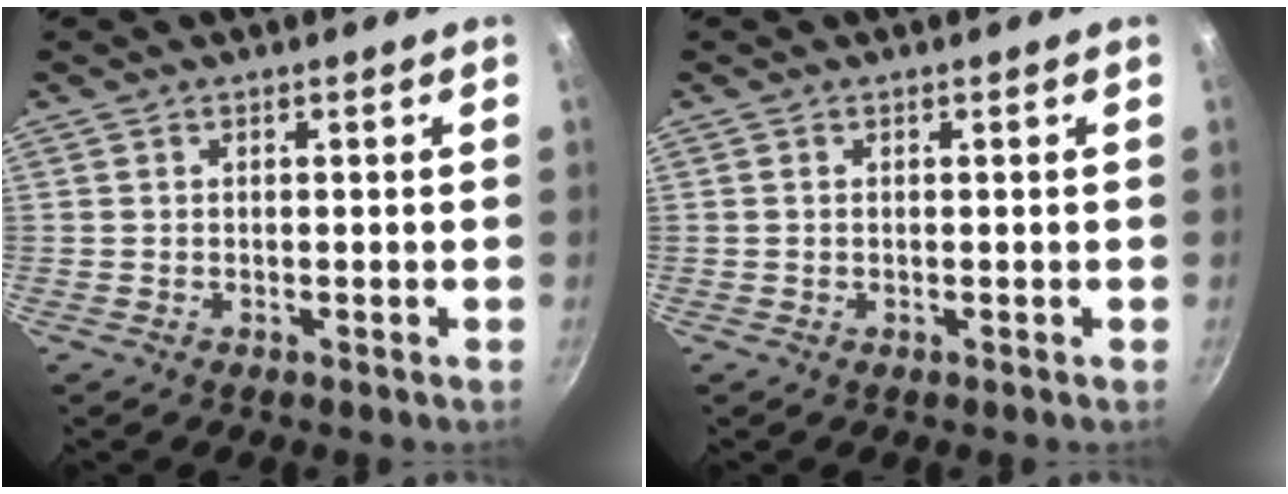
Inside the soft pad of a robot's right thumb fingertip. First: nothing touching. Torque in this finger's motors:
{"motor_torque": [0.20, -0.05, -0.21, 0.03, -0.01]}